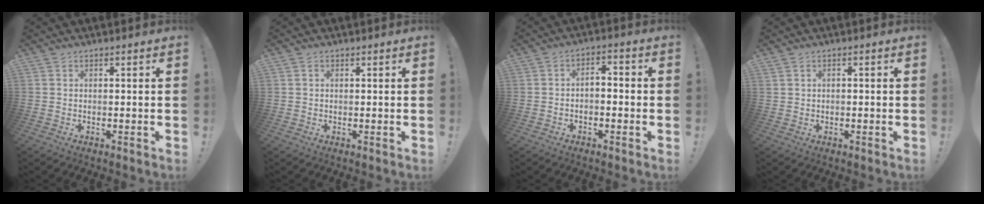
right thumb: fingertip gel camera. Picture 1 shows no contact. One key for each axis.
{"total": 0.7, "fx": 0.3, "fy": 0.7, "fz": 0.2, "tx": 0.002, "ty": 0.000, "tz": 0.003}
{"total": 3.4, "fx": -1.8, "fy": 1.6, "fz": 2.4, "tx": -0.042, "ty": 0.009, "tz": -0.033}
{"total": 0.7, "fx": 0.2, "fy": 0.5, "fz": 0.4, "tx": -0.008, "ty": 0.002, "tz": 0.003}